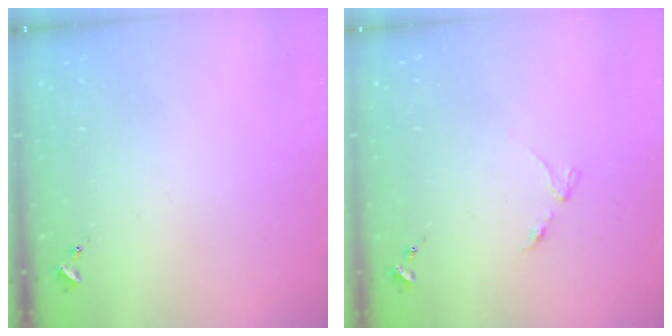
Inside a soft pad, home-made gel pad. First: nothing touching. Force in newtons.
{"total": 3.2, "press": 3.1, "slide": 0.5}